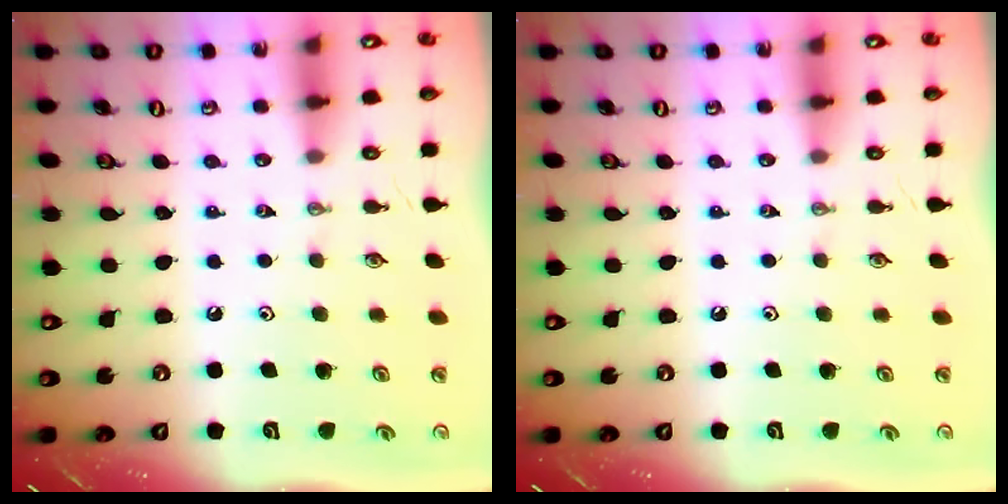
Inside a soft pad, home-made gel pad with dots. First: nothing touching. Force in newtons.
{"total": 0.0}